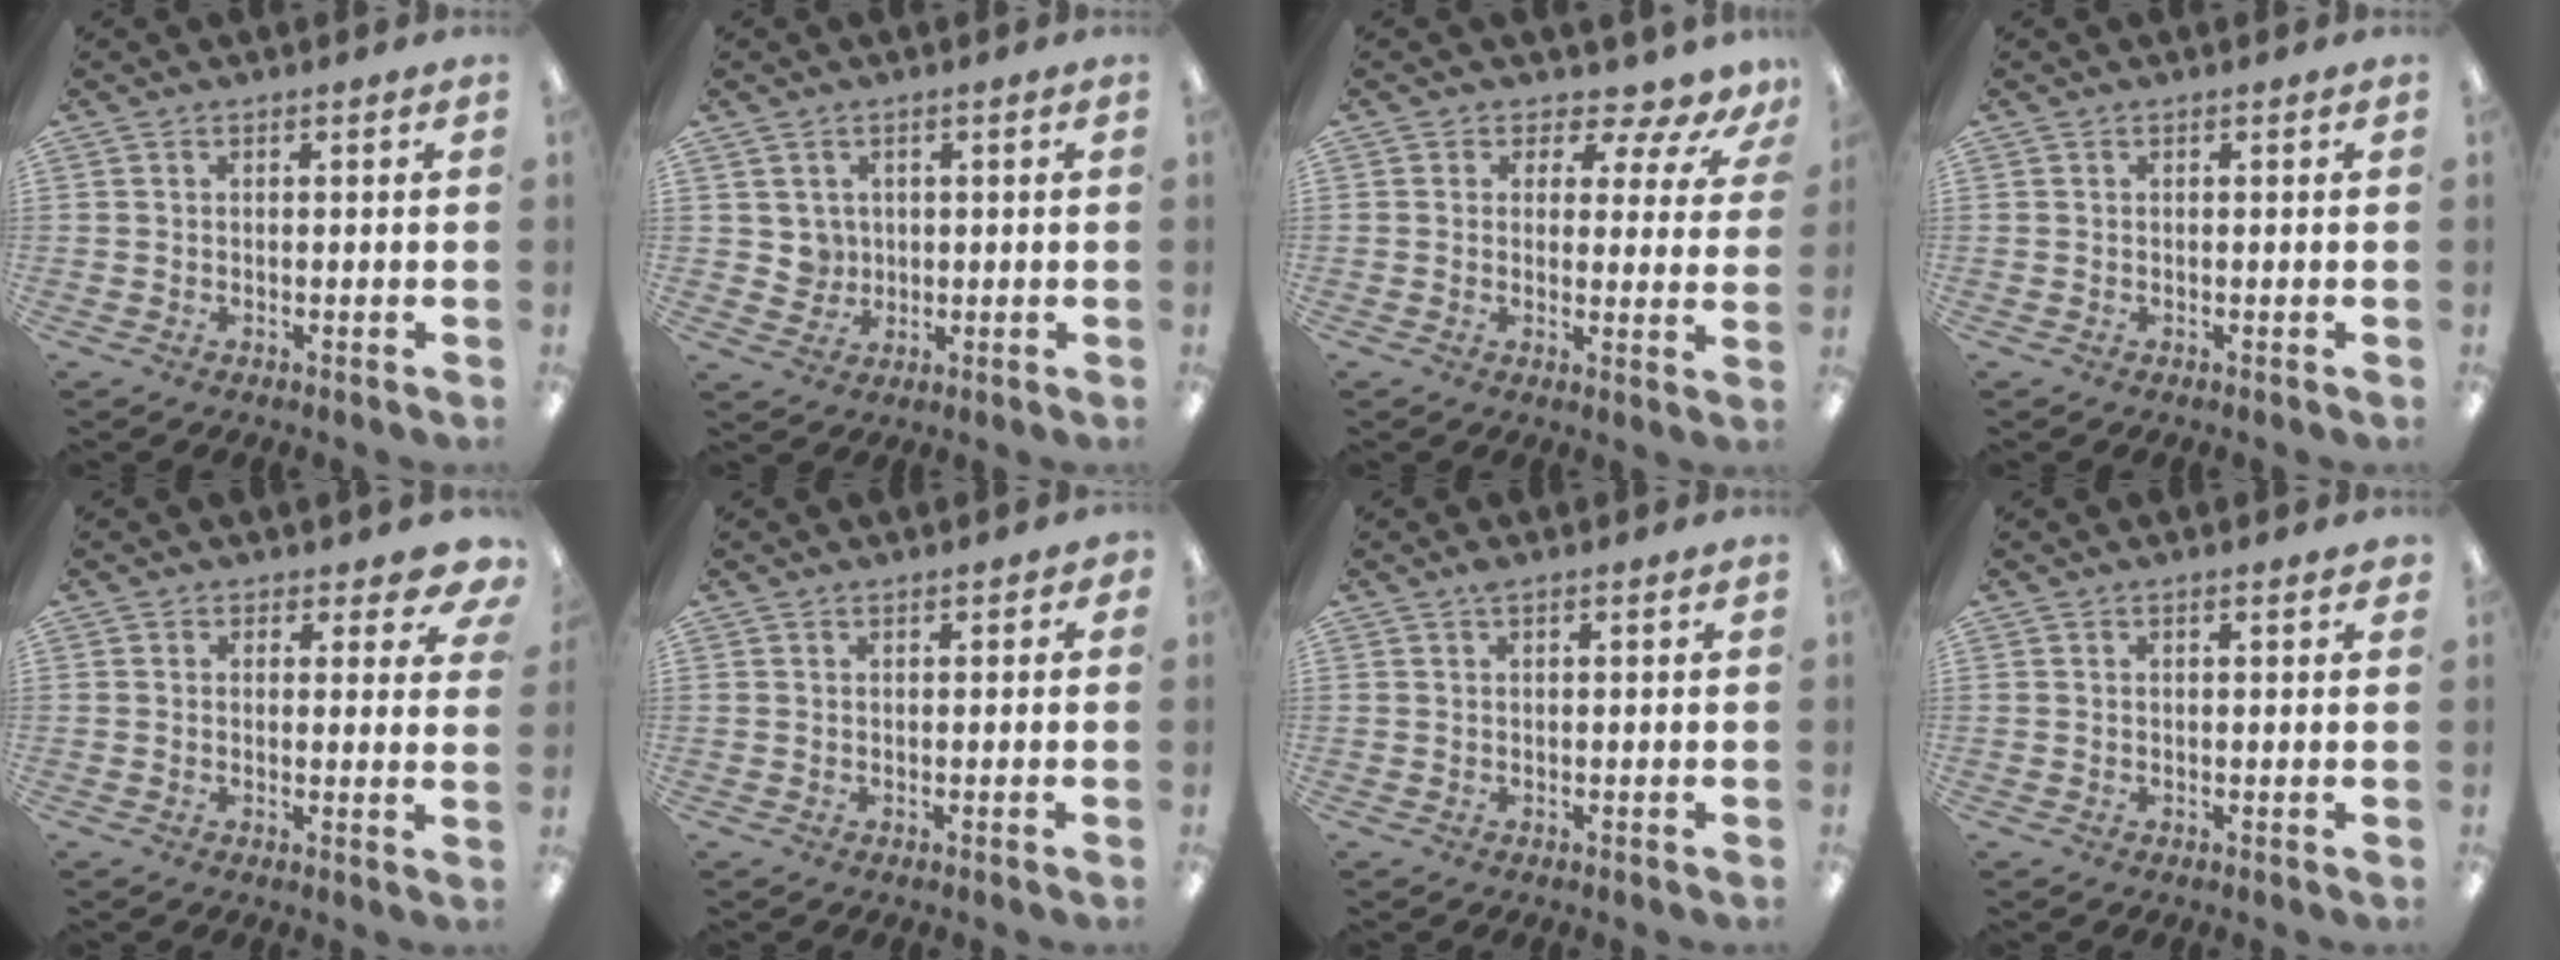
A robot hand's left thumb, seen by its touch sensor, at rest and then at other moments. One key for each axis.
{"total": 3.6, "fx": 1.8, "fy": 3.2, "fz": -0.2, "tx": -0.001, "ty": -0.003, "tz": 0.032}
{"total": 5.7, "fx": 4.4, "fy": 2.5, "fz": 2.7, "tx": -0.029, "ty": -0.041, "tz": 0.073}
{"total": 0.0}
{"total": 5.1, "fx": 3.6, "fy": 2.5, "fz": 2.6, "tx": -0.017, "ty": -0.021, "tz": 0.060}
{"total": 1.1, "fx": 0.7, "fy": 0.6, "fz": 0.7, "tx": -0.006, "ty": -0.002, "tz": 0.011}
{"total": 1.4, "fx": 1.0, "fy": 0.2, "fz": 1.0, "tx": -0.022, "ty": 0.002, "tz": 0.016}
{"total": 1.6, "fx": 1.0, "fy": 0.3, "fz": 1.2, "tx": -0.024, "ty": 0.002, "tz": 0.016}